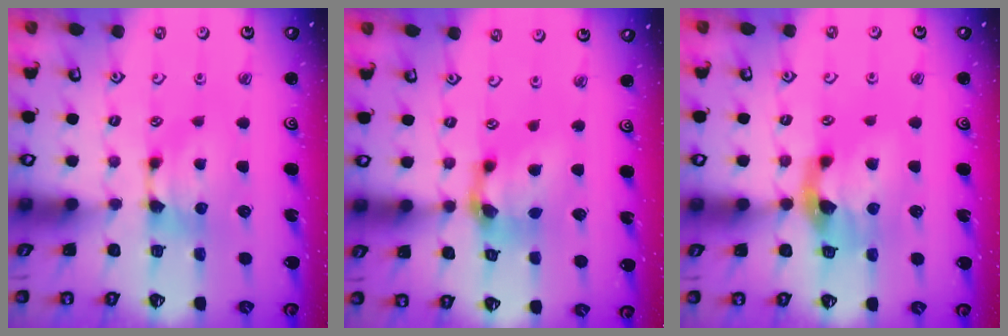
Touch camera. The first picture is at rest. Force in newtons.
{"total": 5.3, "press": 4.9, "slide": 2.0}
{"total": 4.5, "press": 4.1, "slide": 2.0}